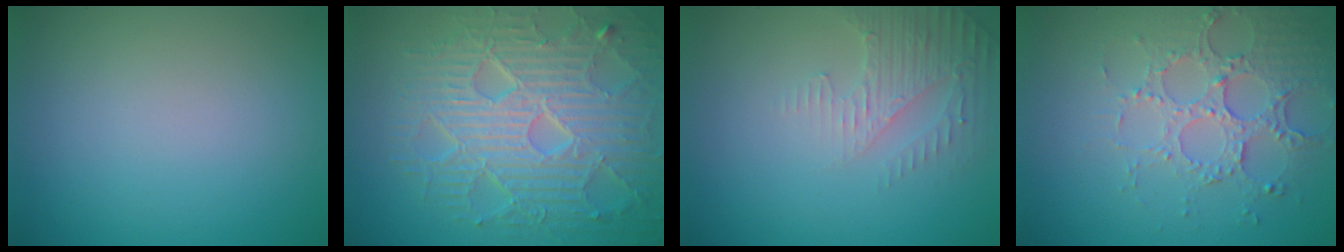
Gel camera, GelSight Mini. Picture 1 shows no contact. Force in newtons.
{"total": 9.0, "press": 6.5, "slide": 6.3}
{"total": 3.0, "press": 2.9, "slide": 0.8}
{"total": 4.2, "press": 3.9, "slide": 1.6}